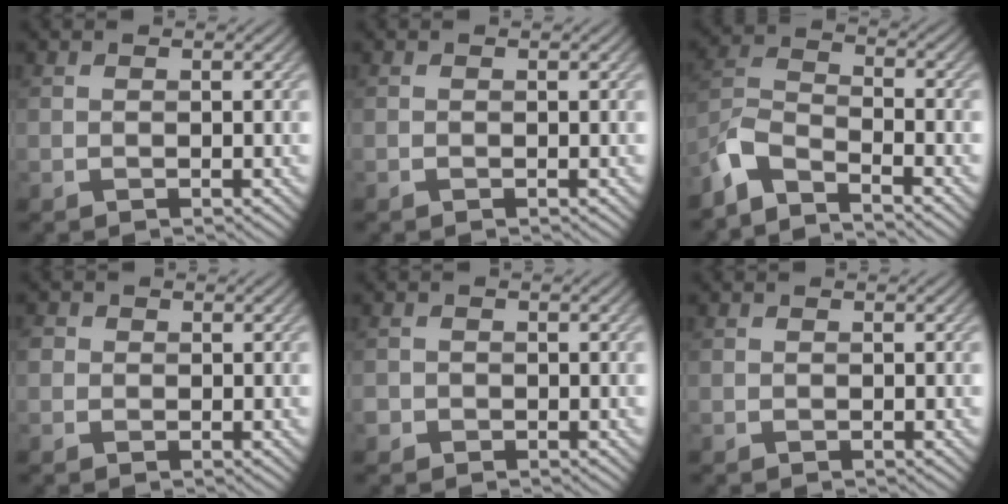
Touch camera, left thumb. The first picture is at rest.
{"total": 0.0}
{"total": 6.6, "force": [-5.5, 1.6, 3.3], "torque": [-0.086, -0.005, -0.125]}
{"total": 1.6, "force": [0.2, 1.6, 0.3], "torque": [-0.004, 0.005, -0.012]}
{"total": 1.3, "force": [-0.7, 1.1, 0.1], "torque": [-0.001, -0.002, -0.017]}
{"total": 0.0}